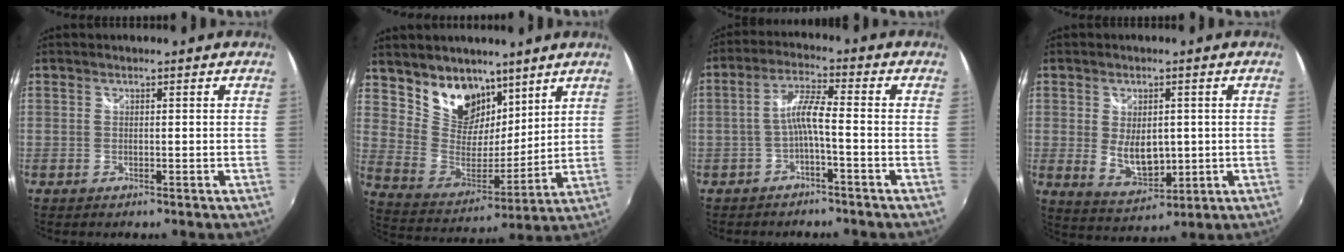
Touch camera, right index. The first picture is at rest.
{"total": 14.5, "force": [9.5, 9.6, 5.4], "torque": [-0.119, 0.005, 0.184]}
{"total": 4.9, "force": [-2.1, 0.2, 4.5], "torque": [-0.100, 0.011, -0.037]}
{"total": 7.8, "force": [-0.1, 4.7, 6.3], "torque": [-0.113, -0.011, 0.012]}